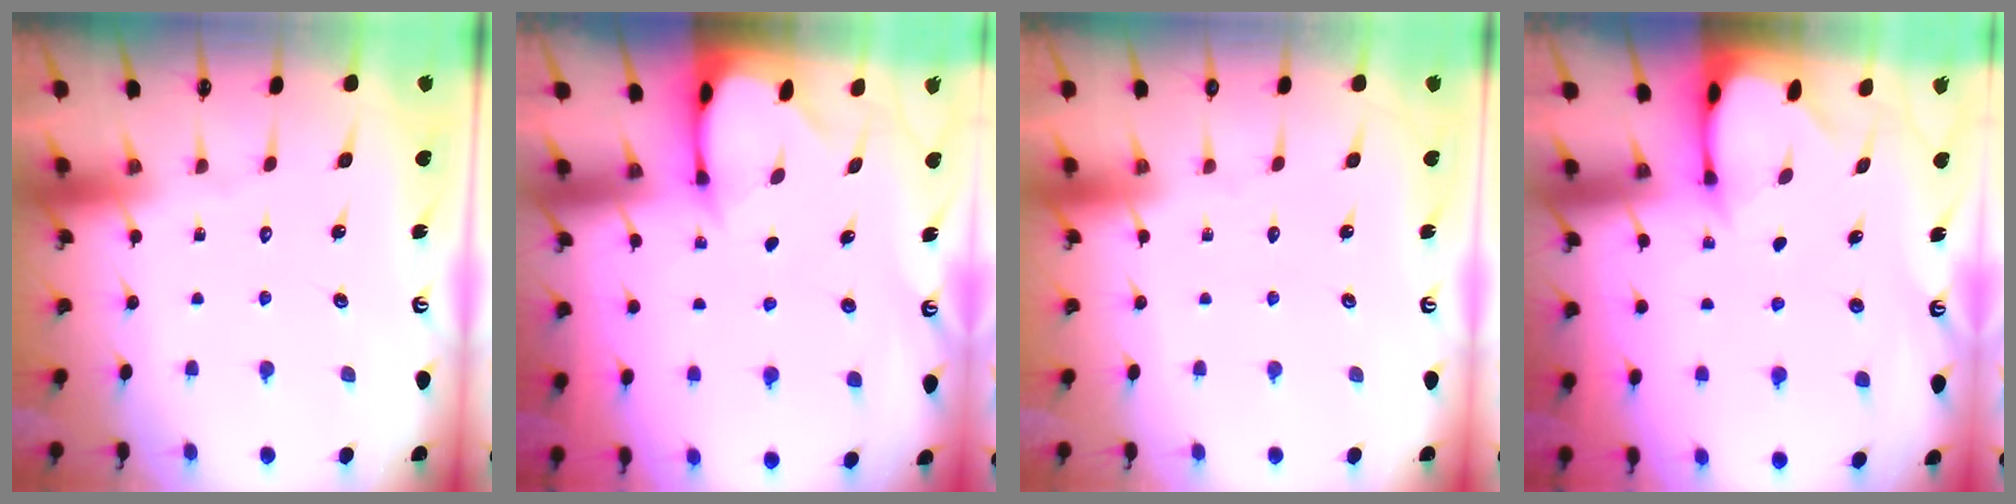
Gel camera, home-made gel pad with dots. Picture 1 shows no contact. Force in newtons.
{"total": 2.6, "press": 2.6, "slide": 0.3}
{"total": 0.0}
{"total": 2.6, "press": 2.6, "slide": 0.3}